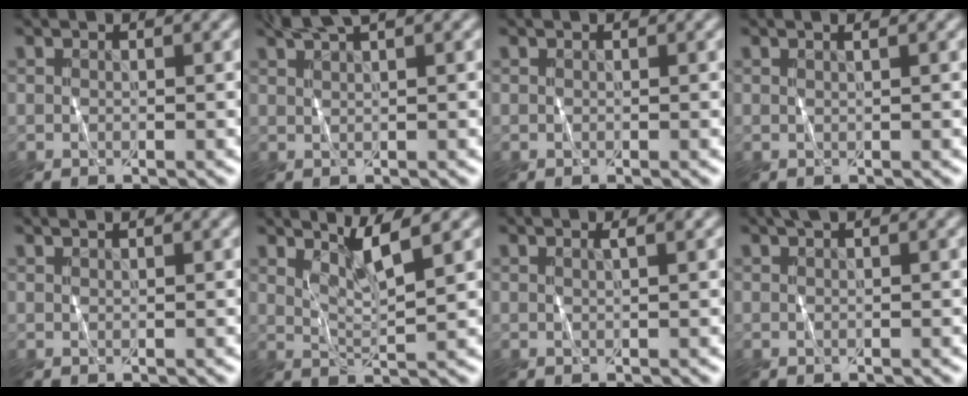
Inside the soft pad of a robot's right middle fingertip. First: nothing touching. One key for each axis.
{"total": 3.1, "fx": 2.5, "fy": 0.4, "fz": 1.8, "tx": -0.017, "ty": 0.009, "tz": 0.038}
{"total": 0.0}
{"total": 1.2, "fx": 0.8, "fy": 0.5, "fz": 0.8, "tx": 0.000, "ty": 0.005, "tz": 0.000}
{"total": 1.2, "fx": 1.0, "fy": 0.4, "fz": 0.5, "tx": 0.005, "ty": 0.003, "tz": 0.003}
{"total": 3.3, "fx": 2.2, "fy": 0.3, "fz": 2.5, "tx": -0.044, "ty": -0.002, "tz": 0.044}
{"total": 1.0, "fx": 0.6, "fy": 0.3, "fz": 0.8, "tx": -0.003, "ty": 0.004, "tz": 0.003}
{"total": 1.1, "fx": 0.7, "fy": 0.3, "fz": 0.8, "tx": -0.010, "ty": 0.003, "tz": 0.009}